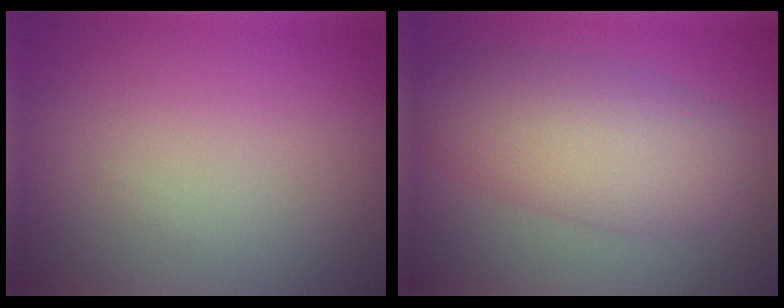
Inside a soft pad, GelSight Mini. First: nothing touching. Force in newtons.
{"total": 6.8, "press": 6.8, "slide": 0.3}